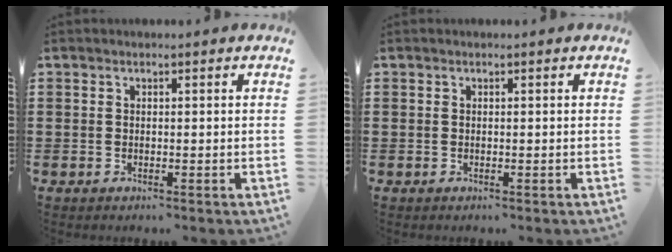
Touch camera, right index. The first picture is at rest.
{"total": 0.0}